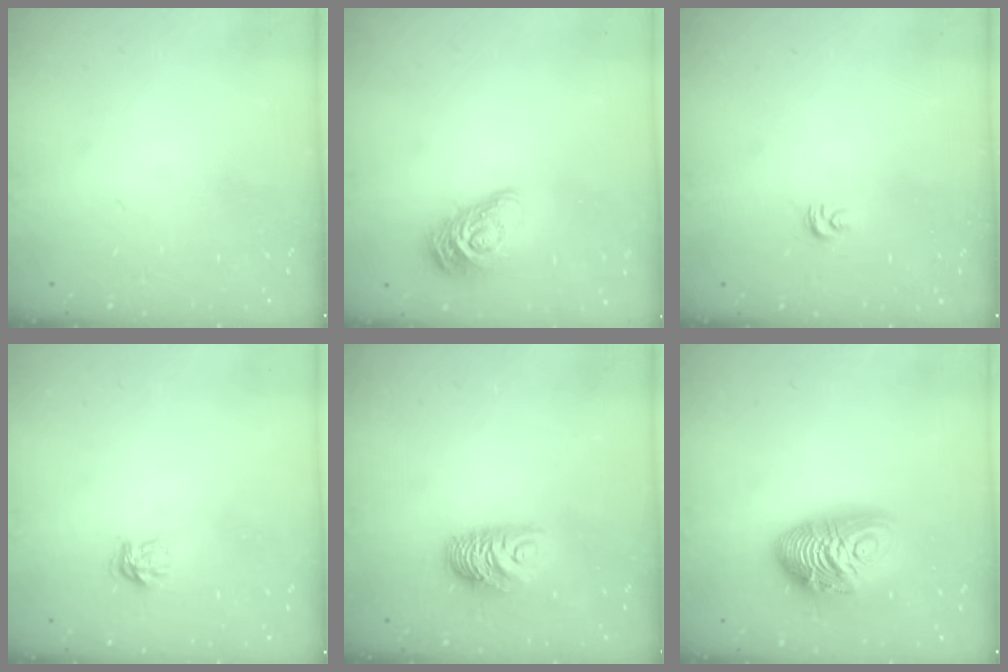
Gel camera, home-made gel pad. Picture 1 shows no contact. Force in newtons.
{"total": 12.2, "press": 12.2, "slide": 0.6}
{"total": 2.7, "press": 2.7, "slide": 0.2}
{"total": 5.5, "press": 5.5, "slide": 0.6}
{"total": 8.5, "press": 8.5, "slide": 0.3}
{"total": 14.9, "press": 14.9, "slide": 0.2}